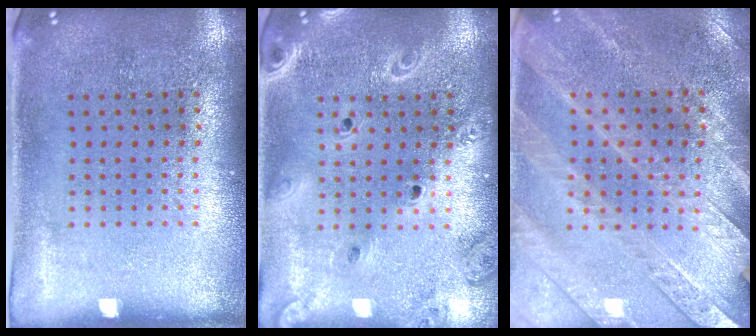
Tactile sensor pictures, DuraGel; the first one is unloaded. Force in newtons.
{"total": 2.1, "press": 1.9, "slide": 0.8}
{"total": 2.8, "press": 2.6, "slide": 0.9}